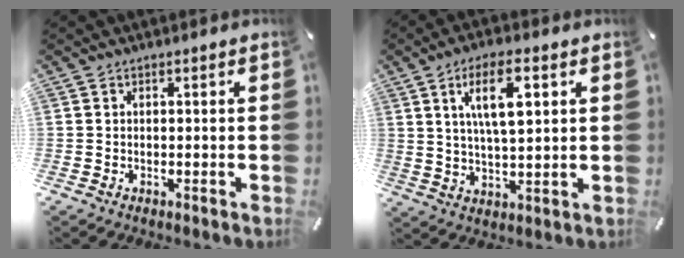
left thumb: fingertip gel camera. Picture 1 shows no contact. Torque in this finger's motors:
{"motor_torque": [1.81, 1.99, 1.52, -1.26, 0.36]}